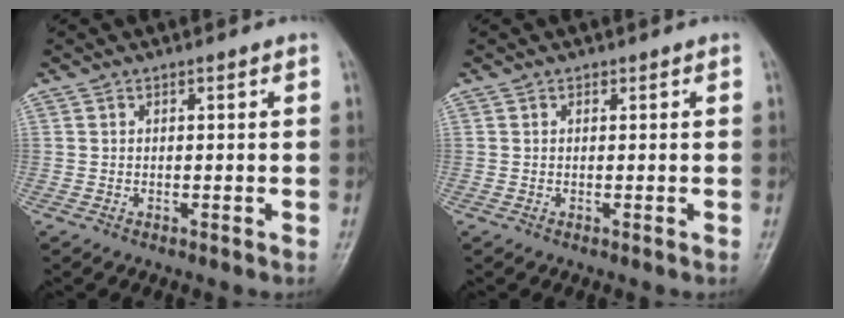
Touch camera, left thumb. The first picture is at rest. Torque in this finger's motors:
{"motor_torque": [0.00, 0.00, -0.01, -0.01, 0.00]}